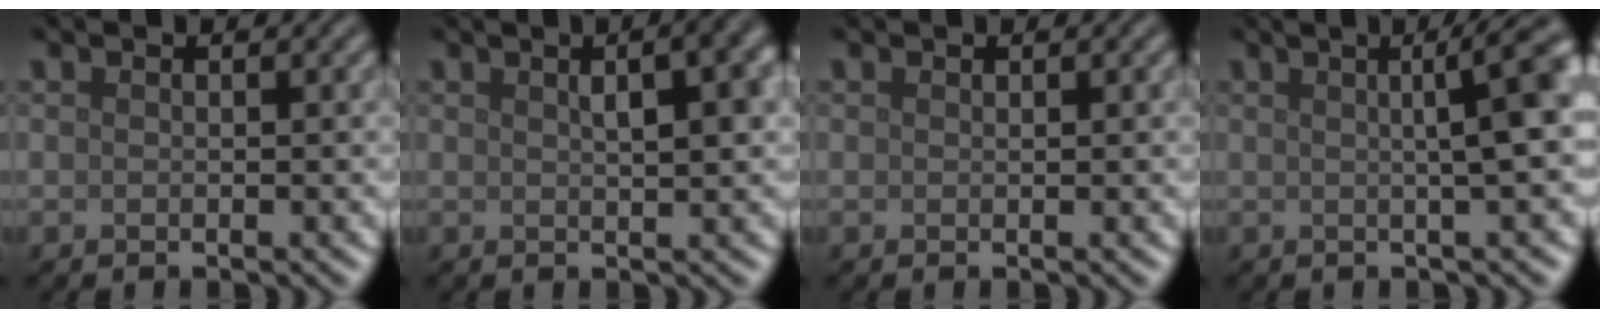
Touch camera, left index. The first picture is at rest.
{"total": 5.7, "force": [1.8, 2.1, 5.0], "torque": [-0.042, 0.027, 0.015]}
{"total": 0.0}
{"total": 7.0, "force": [1.2, 1.8, 6.6], "torque": [-0.047, 0.027, 0.007]}